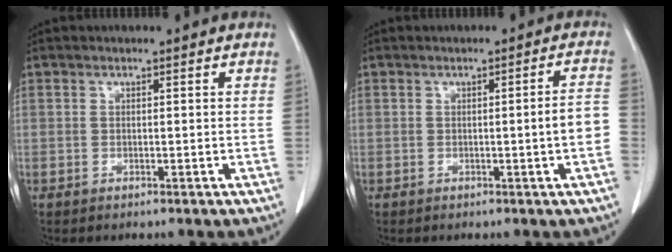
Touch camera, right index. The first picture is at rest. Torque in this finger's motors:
{"motor_torque": [0.45, -0.30, 0.09, 0.04]}